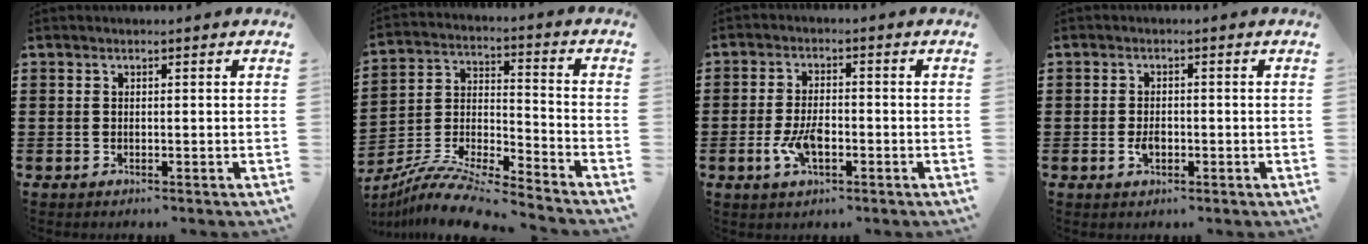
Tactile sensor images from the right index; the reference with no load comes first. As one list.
[{"total": 9.9, "force": [-9.2, 0.6, 3.7], "torque": [-0.075, 0.009, -0.184]}, {"total": 5.3, "force": [-1.6, 2.5, 4.4], "torque": [-0.102, -0.003, -0.032]}, {"total": 2.2, "force": [-0.6, 1.2, 1.8], "torque": [-0.033, 0.002, -0.010]}]